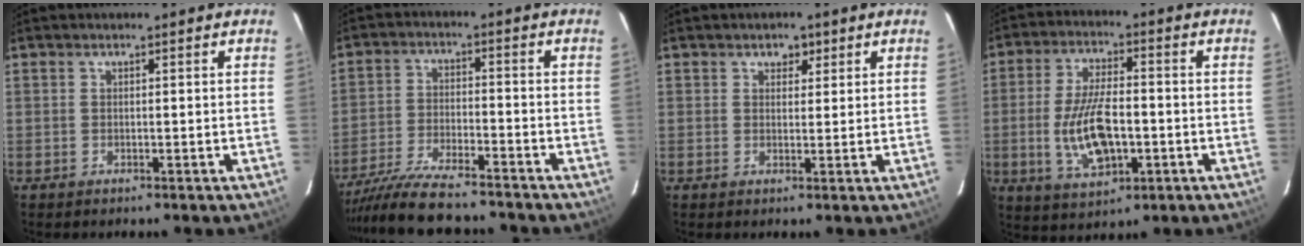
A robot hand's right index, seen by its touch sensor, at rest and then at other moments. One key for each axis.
{"total": 15.5, "fx": -13.9, "fy": 2.2, "fz": 6.4, "tx": -0.147, "ty": -0.029, "tz": -0.237}
{"total": 2.2, "fx": 1.2, "fy": 1.7, "fz": 0.8, "tx": -0.005, "ty": 0.006, "tz": 0.020}
{"total": 12.1, "fx": -2.3, "fy": 5.3, "fz": 10.6, "tx": -0.214, "ty": -0.005, "tz": -0.035}